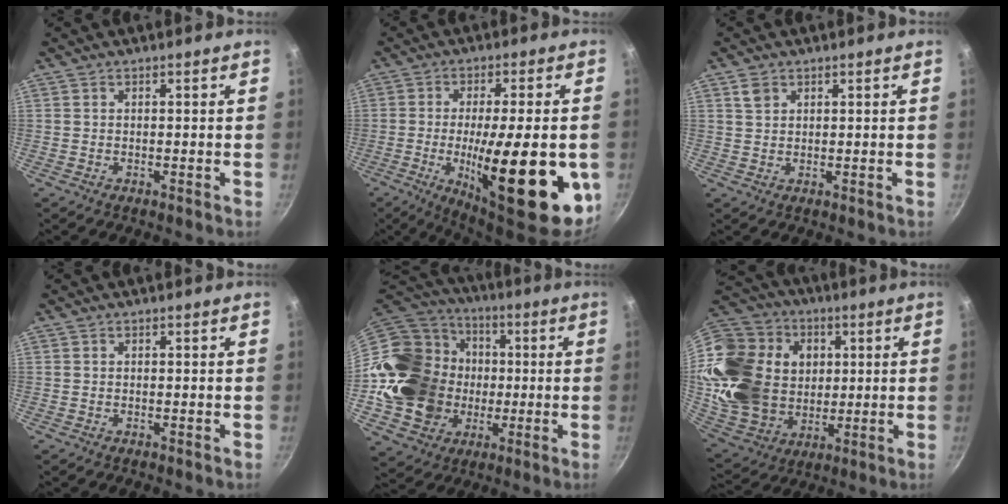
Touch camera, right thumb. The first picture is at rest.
{"total": 24.2, "force": [-5.7, 7.1, 22.4], "torque": [-0.305, -0.005, -0.071]}
{"total": 2.4, "force": [1.3, 1.7, 1.1], "torque": [-0.014, -0.001, 0.025]}
{"total": 0.0}
{"total": 27.2, "force": [-1.1, 23.1, 14.3], "torque": [-0.266, 0.052, 0.005]}
{"total": 27.6, "force": [4.8, 22.1, 15.8], "torque": [-0.292, 0.008, 0.105]}